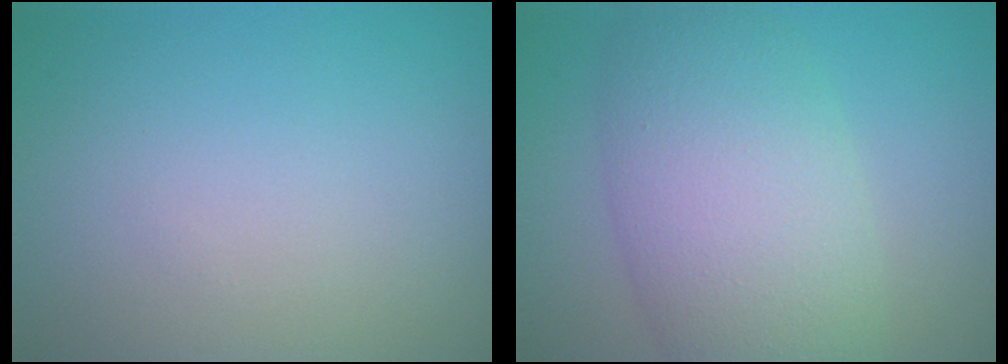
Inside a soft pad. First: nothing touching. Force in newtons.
{"total": 8.6, "press": 8.6, "slide": 0.6}